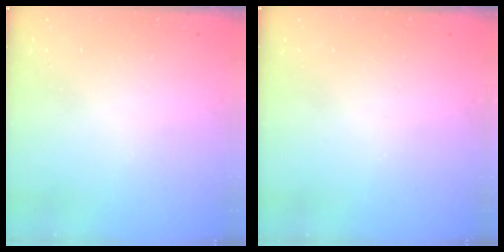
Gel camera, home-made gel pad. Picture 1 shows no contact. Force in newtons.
{"total": 0.0}